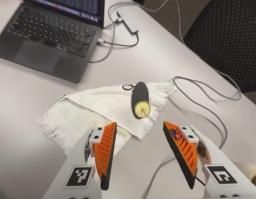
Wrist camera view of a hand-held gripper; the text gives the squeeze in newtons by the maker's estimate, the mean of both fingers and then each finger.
{"total": 0.0}